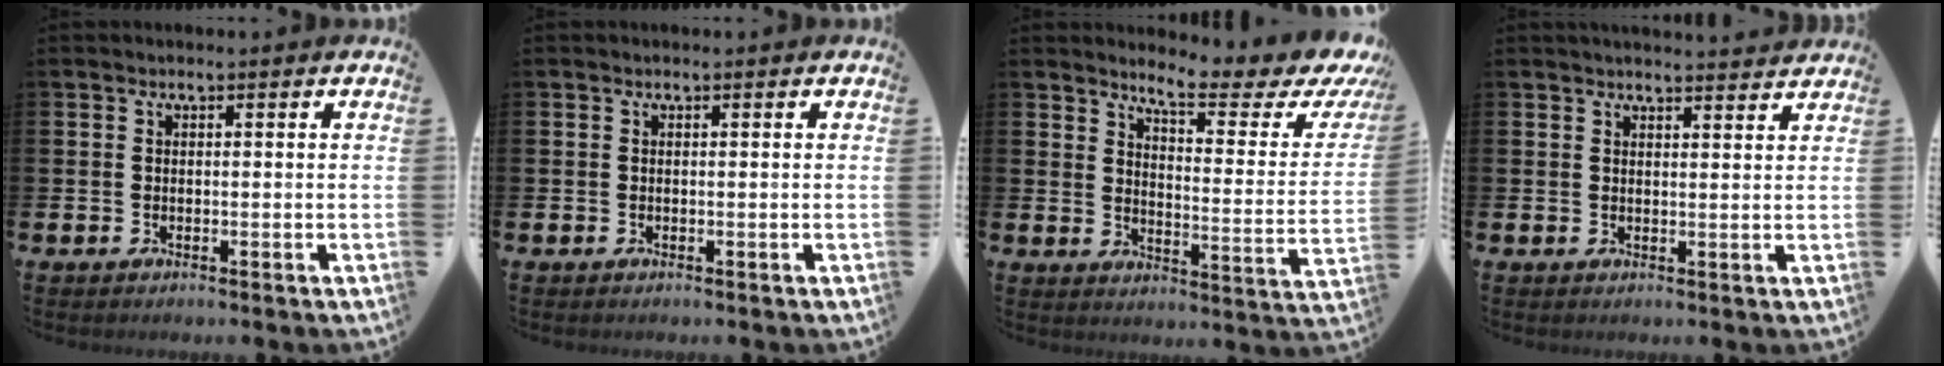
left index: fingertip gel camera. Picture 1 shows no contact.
{"total": 0.0}
{"total": 6.0, "force": [5.1, 0.7, 3.0], "torque": [-0.062, -0.047, 0.074]}
{"total": 2.6, "force": [2.6, 0.0, -0.1], "torque": [0.005, -0.017, 0.044]}